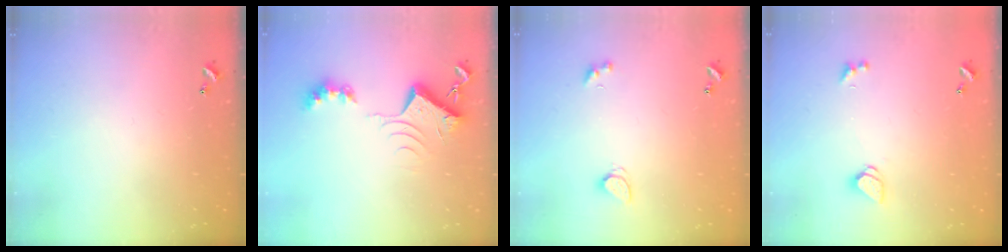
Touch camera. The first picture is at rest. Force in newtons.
{"total": 8.0, "press": 8.0, "slide": 0.9}
{"total": 2.1, "press": 2.0, "slide": 0.4}
{"total": 1.5, "press": 1.4, "slide": 0.5}